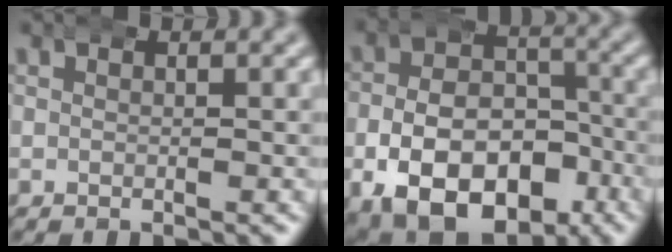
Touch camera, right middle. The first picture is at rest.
{"total": 13.1, "force": [-6.0, 9.0, 7.4], "torque": [-0.136, -0.047, -0.079]}